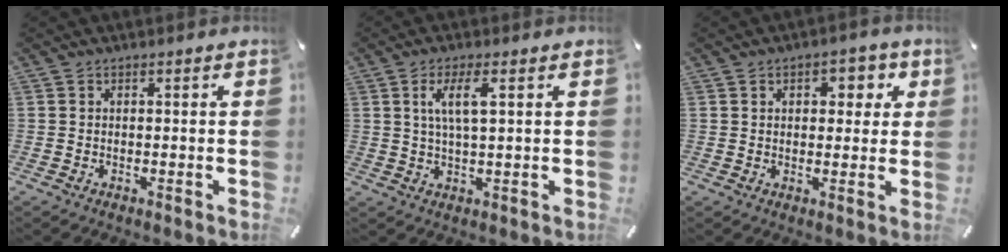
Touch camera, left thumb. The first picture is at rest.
{"total": 6.4, "force": [1.9, 1.5, 5.9], "torque": [-0.119, -0.003, 0.026]}
{"total": 5.6, "force": [1.8, 3.6, 3.9], "torque": [-0.037, -0.006, 0.017]}